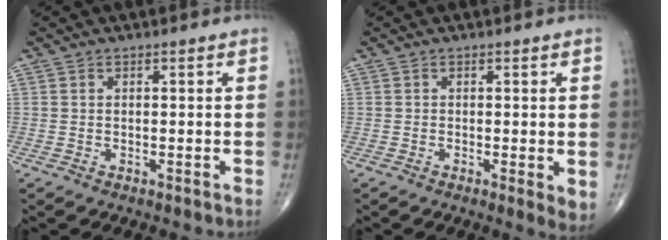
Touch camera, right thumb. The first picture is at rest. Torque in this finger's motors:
{"motor_torque": [-0.35, 0.12, -0.11, -0.12, -0.01]}